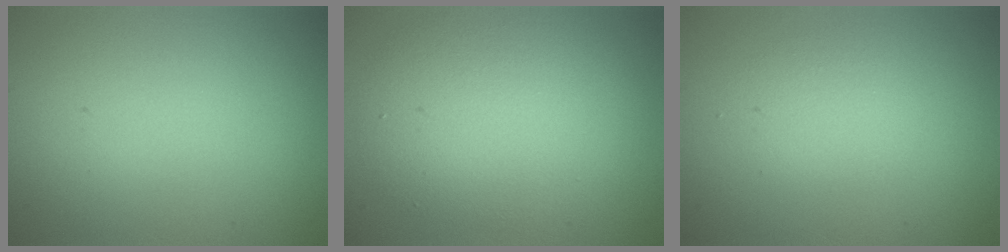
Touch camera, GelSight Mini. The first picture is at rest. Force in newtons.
{"total": 6.0, "press": 6.0, "slide": 0.5}
{"total": 1.8, "press": 1.8, "slide": 0.1}